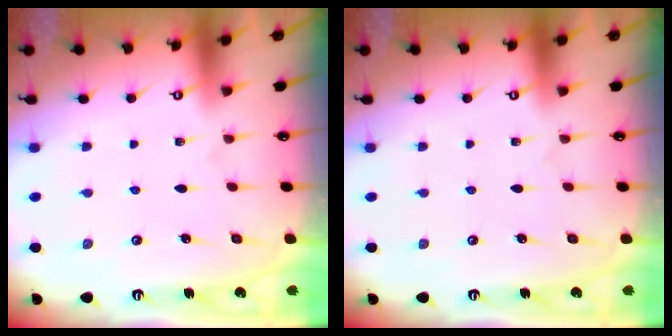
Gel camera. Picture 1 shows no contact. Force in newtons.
{"total": 0.0}